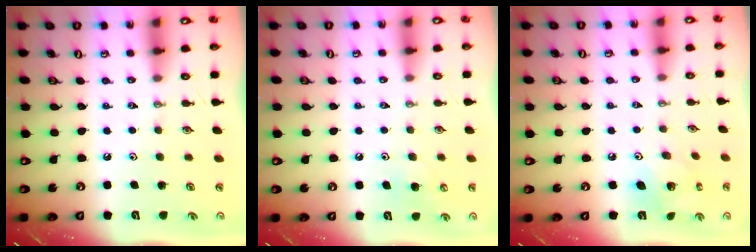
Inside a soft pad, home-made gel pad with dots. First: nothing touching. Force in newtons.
{"total": 5.2, "press": 5.2, "slide": 0.7}
{"total": 8.3, "press": 8.3, "slide": 0.1}